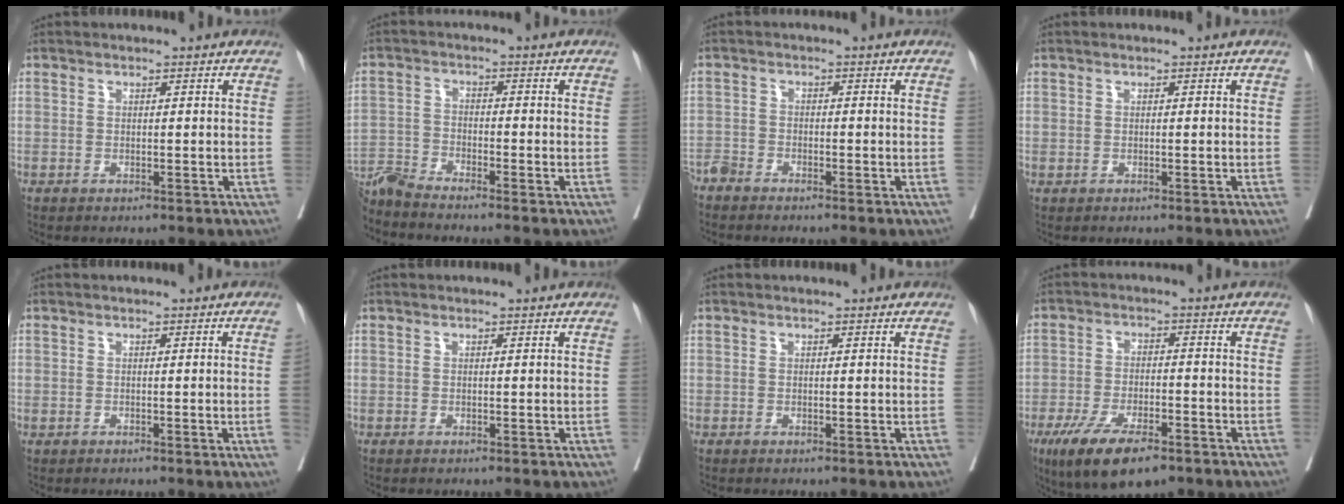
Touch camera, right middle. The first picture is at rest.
{"total": 6.0, "force": [-5.7, -1.3, 1.1], "torque": [-0.018, -0.011, -0.111]}
{"total": 2.3, "force": [-2.3, 0.2, 0.3], "torque": [-0.001, -0.006, -0.047]}
{"total": 0.0}
{"total": 1.4, "force": [-0.1, -0.4, 1.3], "torque": [-0.019, 0.002, -0.001]}
{"total": 0.0}
{"total": 0.0}
{"total": 11.1, "force": [-7.2, 3.3, 7.7], "torque": [-0.137, -0.018, -0.121]}